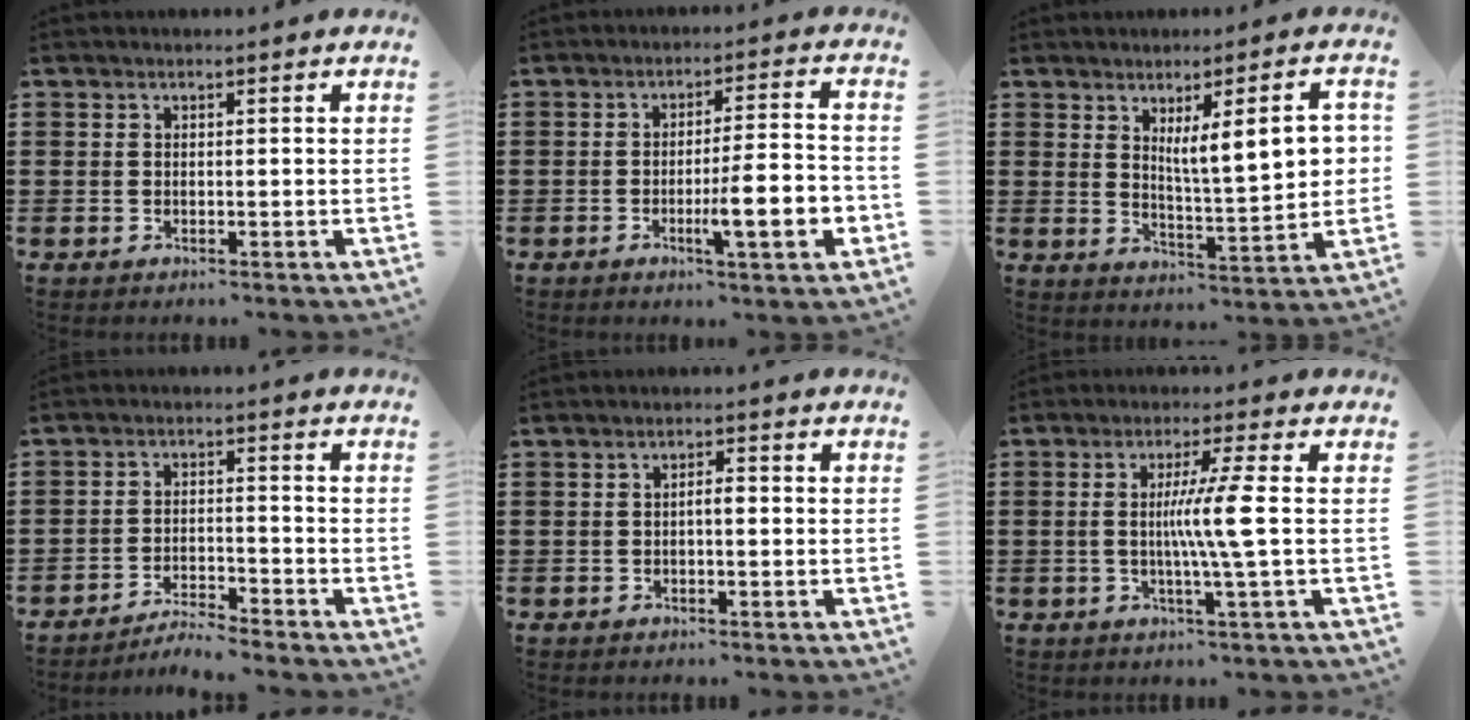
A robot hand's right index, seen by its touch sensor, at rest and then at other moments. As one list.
[{"total": 9.1, "force": [-2.8, 1.2, 8.6], "torque": [-0.121, -0.010, -0.048]}, {"total": 8.7, "force": [2.6, 2.0, 8.0], "torque": [-0.138, -0.001, 0.039]}, {"total": 3.7, "force": [-3.6, 0.0, 0.4], "torque": [-0.013, 0.003, -0.077]}, {"total": 1.7, "force": [-0.3, 0.5, 1.6], "torque": [-0.031, 0.002, -0.007]}, {"total": 7.3, "force": [0.0, -1.0, 7.2], "torque": [-0.130, -0.009, -0.009]}]